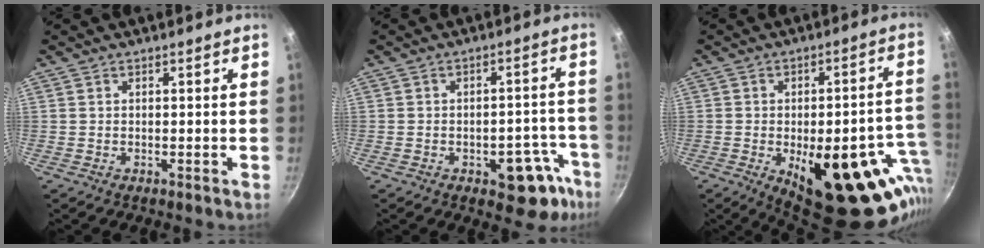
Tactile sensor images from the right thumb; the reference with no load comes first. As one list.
[{"total": 11.3, "force": [-5.3, 6.3, 7.7], "torque": [-0.018, 0.042, -0.061]}, {"total": 25.9, "force": [-7.5, 11.6, 21.9], "torque": [-0.225, 0.011, -0.083]}]